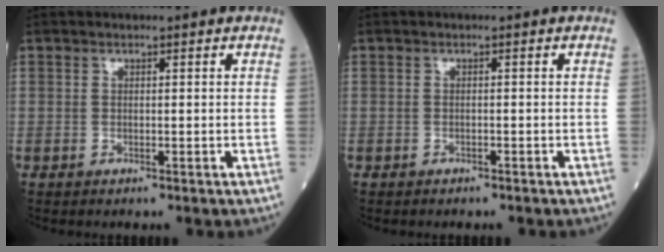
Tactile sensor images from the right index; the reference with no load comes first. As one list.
[{"total": 1.7, "force": [-1.2, 0.9, 0.8], "torque": [-0.022, -0.002, -0.012]}]